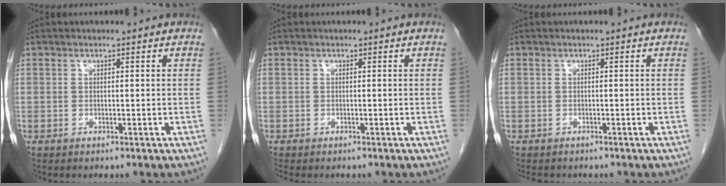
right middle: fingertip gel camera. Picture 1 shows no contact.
{"total": 1.7, "force": [-1.5, 0.6, 0.6], "torque": [-0.015, -0.006, -0.019]}
{"total": 3.1, "force": [-2.6, 1.2, 1.0], "torque": [-0.018, -0.007, -0.033]}